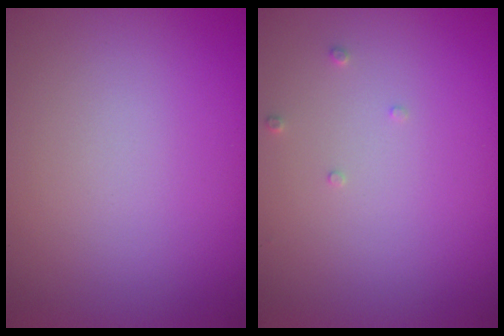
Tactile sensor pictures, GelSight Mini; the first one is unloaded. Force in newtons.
{"total": 0.7, "press": 0.7, "slide": 0.2}